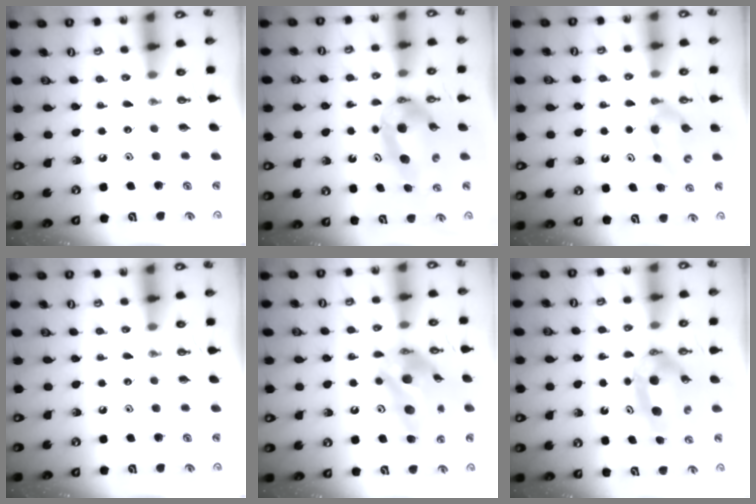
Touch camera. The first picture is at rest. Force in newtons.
{"total": 5.1, "press": 5.1, "slide": 0.7}
{"total": 3.7, "press": 3.1, "slide": 2.1}
{"total": 0.0}
{"total": 15.7, "press": 15.4, "slide": 3.3}
{"total": 5.8, "press": 5.5, "slide": 2.1}